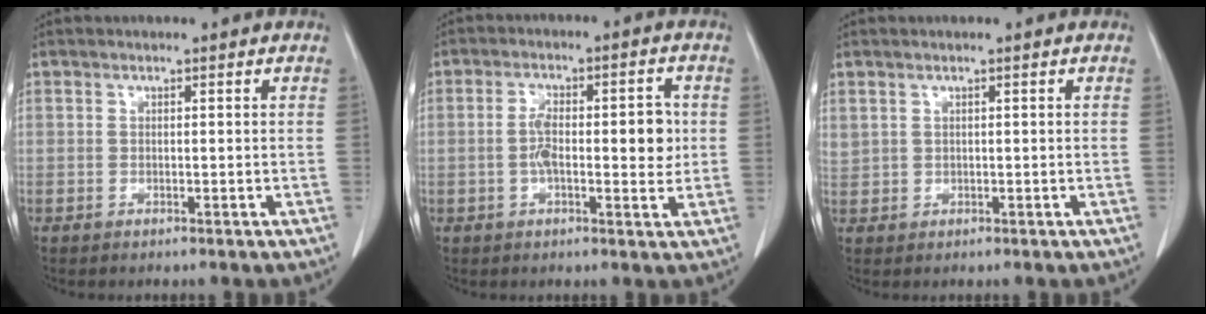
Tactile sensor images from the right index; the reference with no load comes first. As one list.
[{"total": 8.3, "force": [0.0, 2.9, 7.8], "torque": [-0.128, 0.014, -0.002]}, {"total": 1.5, "force": [0.8, 1.2, 0.6], "torque": [-0.024, 0.013, 0.023]}]